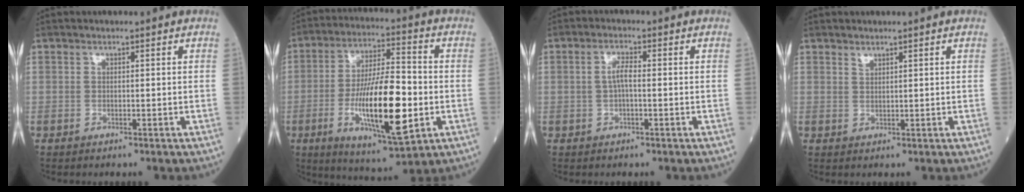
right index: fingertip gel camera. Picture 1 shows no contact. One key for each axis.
{"total": 16.4, "fx": -3.6, "fy": 3.6, "fz": 15.6, "tx": -0.281, "ty": -0.010, "tz": -0.057}
{"total": 2.6, "fx": -0.2, "fy": 0.7, "fz": 2.5, "tx": -0.048, "ty": 0.006, "tz": -0.004}
{"total": 0.8, "fx": 0.7, "fy": 0.3, "fz": 0.2, "tx": -0.005, "ty": -0.003, "tz": 0.014}